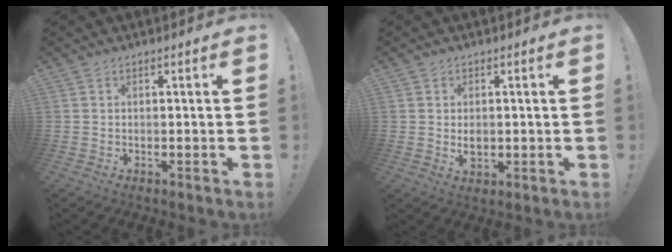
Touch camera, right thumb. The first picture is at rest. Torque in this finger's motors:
{"motor_torque": [-0.06, 0.03, 0.07, 0.28, 0.00]}